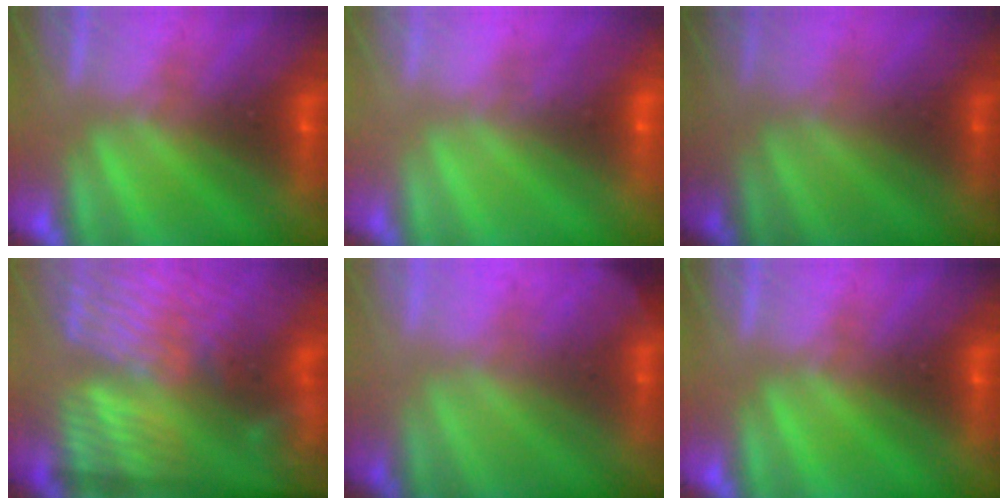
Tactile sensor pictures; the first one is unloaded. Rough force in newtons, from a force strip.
{"total": 4.8}
{"total": 1.7}
{"total": 7.5}
{"total": 1.9}
{"total": 0.0}